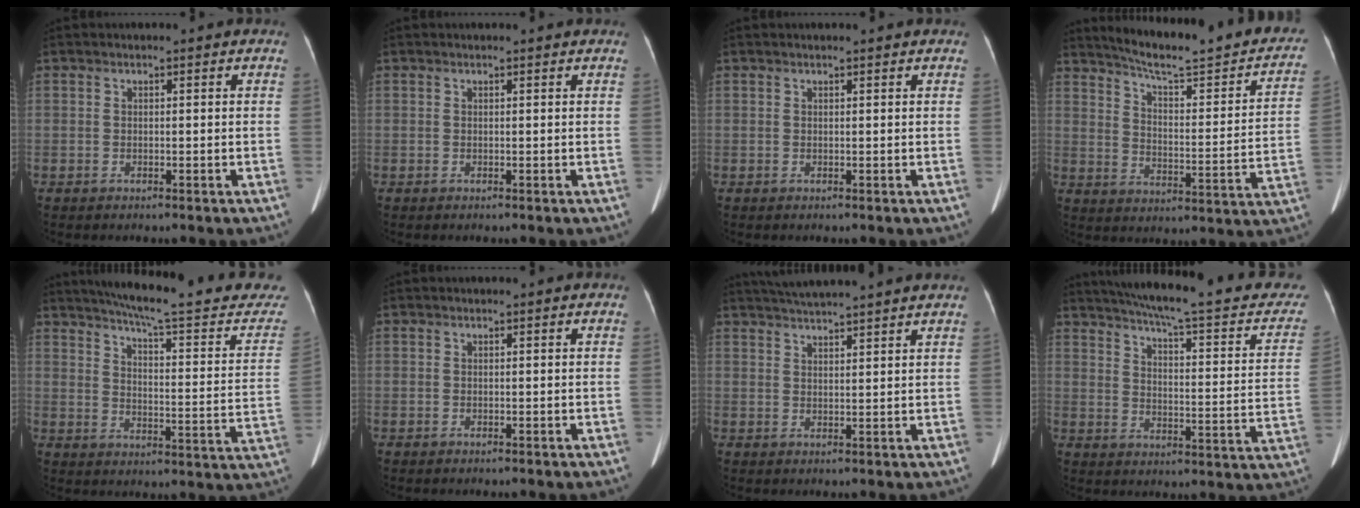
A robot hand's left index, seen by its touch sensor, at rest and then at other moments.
{"total": 1.0, "force": [1.0, 0.0, 0.3], "torque": [-0.010, 0.005, 0.010]}
{"total": 1.2, "force": [1.0, 0.1, 0.6], "torque": [-0.008, 0.015, 0.017]}
{"total": 23.7, "force": [20.3, 2.9, 12.0], "torque": [-0.169, -0.037, 0.259]}
{"total": 24.9, "force": [22.4, 2.3, 10.7], "torque": [-0.148, -0.063, 0.274]}
{"total": 0.0}
{"total": 10.0, "force": [9.1, -0.6, 4.0], "torque": [-0.073, 0.030, 0.130]}
{"total": 26.1, "force": [22.3, 3.9, 12.9], "torque": [-0.184, -0.029, 0.273]}